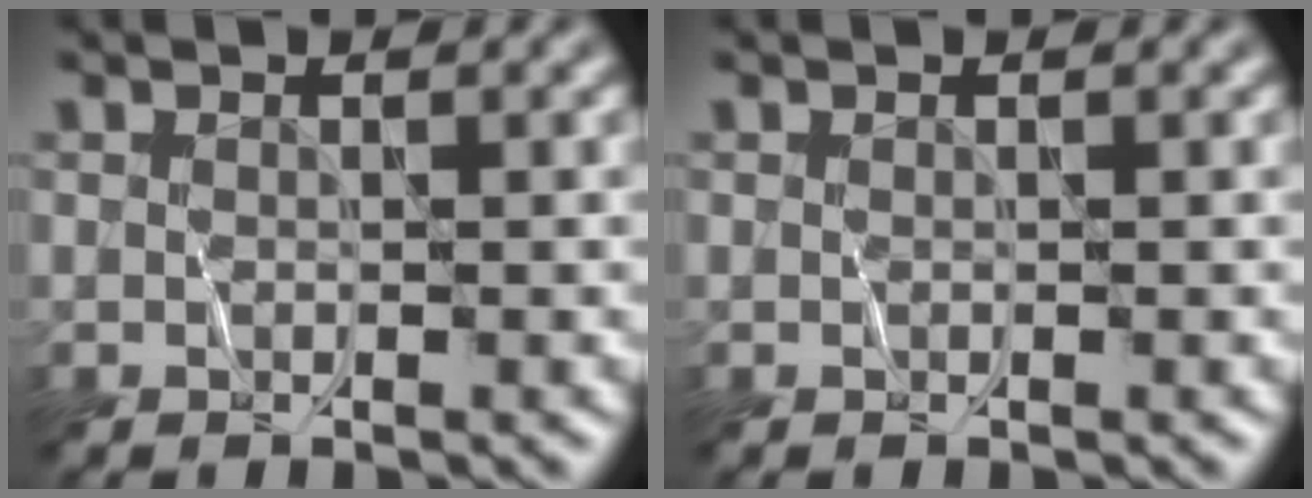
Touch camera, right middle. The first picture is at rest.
{"total": 0.0}